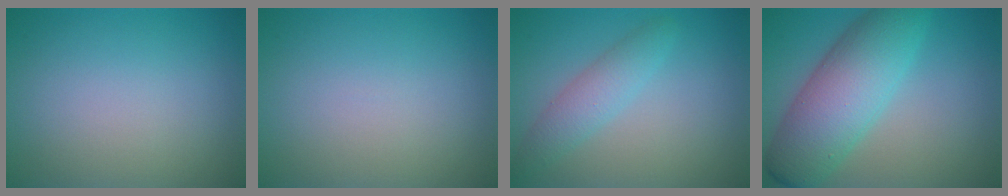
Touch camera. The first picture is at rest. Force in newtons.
{"total": 0.0}
{"total": 2.7, "press": 2.7, "slide": 0.1}
{"total": 8.2, "press": 8.2, "slide": 0.0}